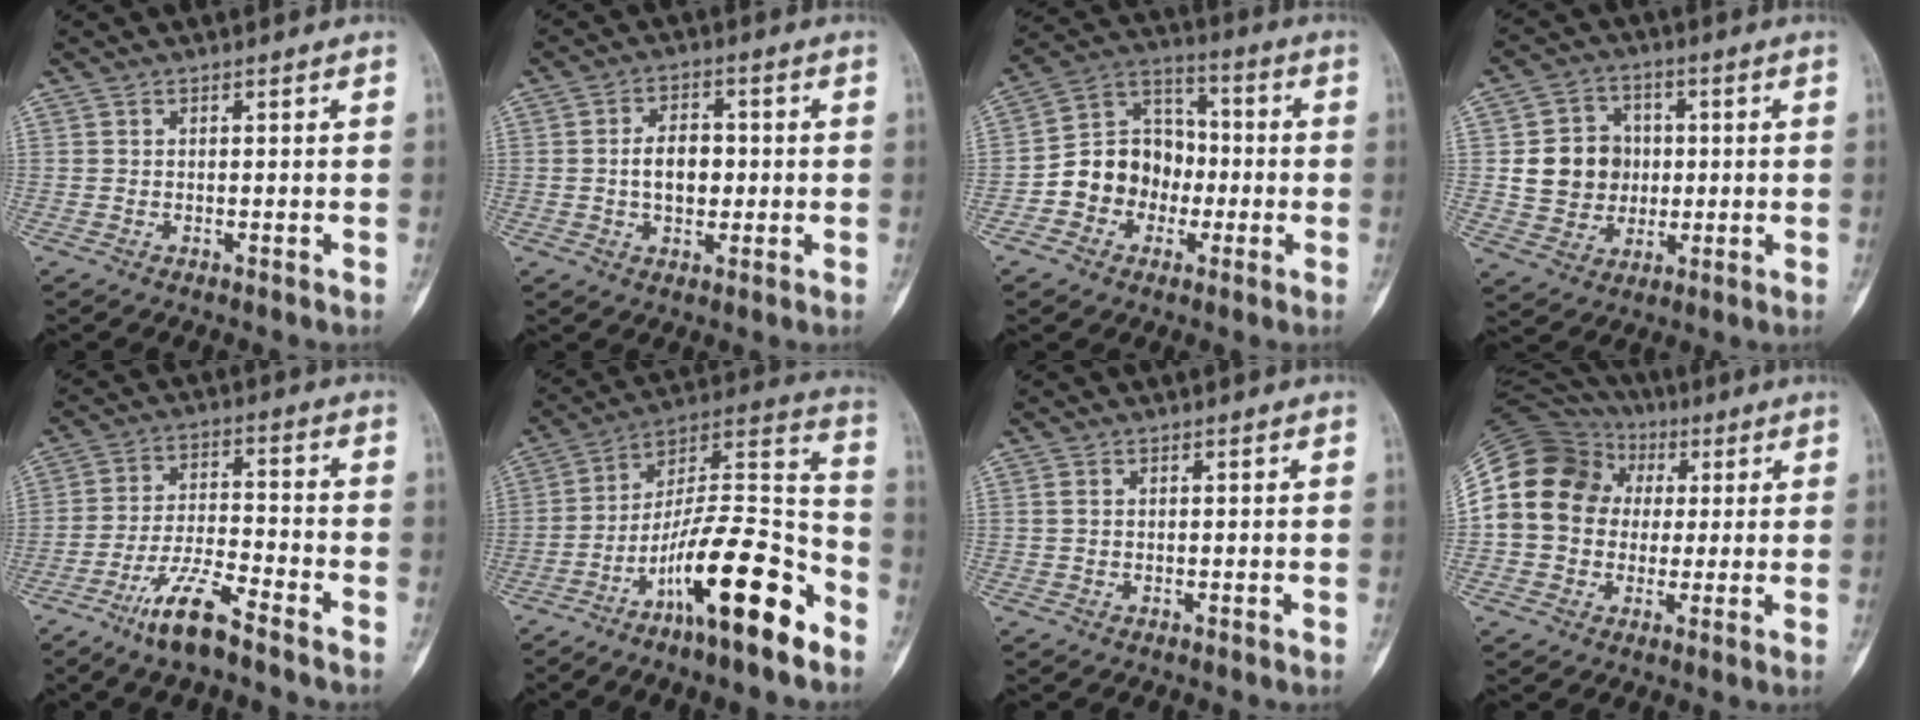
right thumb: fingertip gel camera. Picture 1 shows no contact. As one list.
[{"total": 6.9, "force": [-0.3, 4.6, 5.2], "torque": [-0.066, 0.012, -0.008]}, {"total": 12.6, "force": [-2.9, 10.8, 5.9], "torque": [-0.052, 0.052, -0.060]}, {"total": 11.0, "force": [0.6, 9.9, 4.7], "torque": [-0.036, 0.010, 0.016]}, {"total": 10.2, "force": [-7.2, 2.0, 7.0], "torque": [-0.137, 0.042, -0.137]}, {"total": 20.7, "force": [-11.9, 4.9, 16.3], "torque": [-0.275, 0.092, -0.200]}, {"total": 0.6, "force": [-0.1, 0.5, 0.4], "torque": [-0.005, 0.001, -0.002]}, {"total": 18.7, "force": [2.3, 15.7, 10.0], "torque": [-0.185, 0.046, 0.040]}]